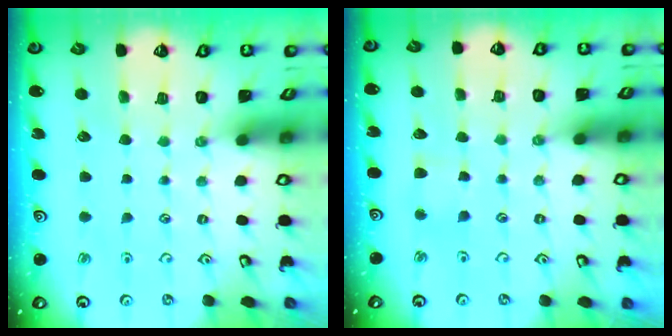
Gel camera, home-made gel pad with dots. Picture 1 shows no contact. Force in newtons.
{"total": 3.5, "press": 3.5, "slide": 0.7}